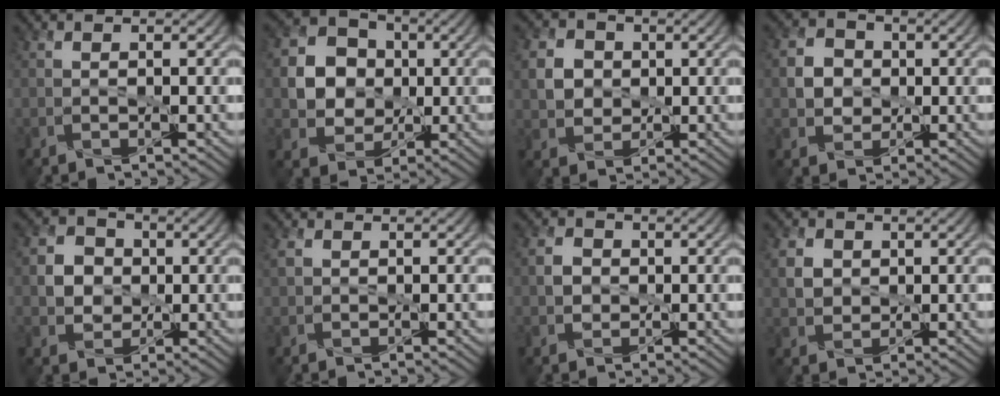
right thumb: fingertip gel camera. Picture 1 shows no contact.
{"total": 7.7, "force": [0.2, 6.7, 3.7], "torque": [-0.089, 0.004, -0.009]}
{"total": 5.0, "force": [0.5, 4.4, 2.3], "torque": [-0.083, 0.006, -0.001]}
{"total": 3.8, "force": [-0.3, 3.5, 1.5], "torque": [-0.047, 0.004, -0.015]}
{"total": 4.3, "force": [-0.1, 3.9, 1.8], "torque": [-0.055, 0.005, -0.014]}
{"total": 1.5, "force": [0.6, 1.1, 0.8], "torque": [-0.025, 0.005, 0.011]}
{"total": 2.4, "force": [-0.2, 2.1, 1.1], "torque": [-0.028, 0.002, -0.011]}
{"total": 3.9, "force": [1.0, 3.3, 1.8], "torque": [-0.062, 0.001, 0.012]}